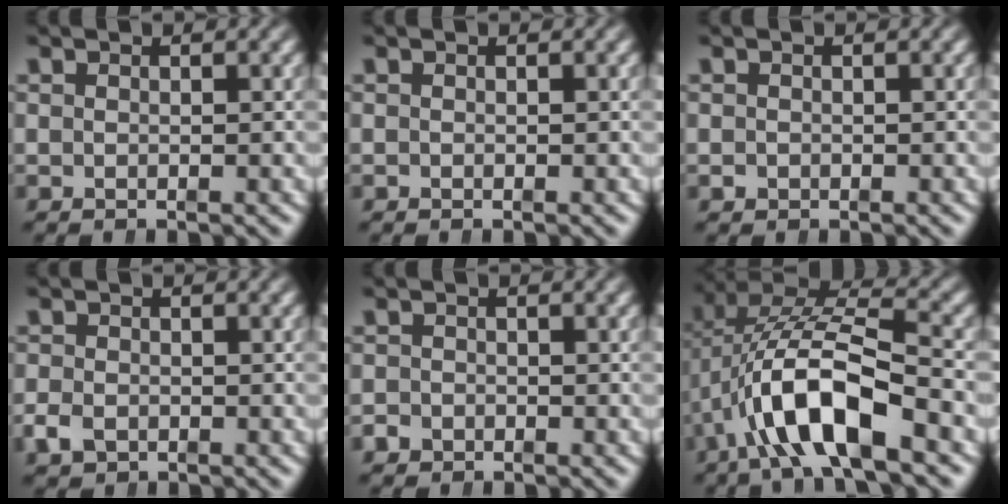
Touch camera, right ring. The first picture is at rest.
{"total": 0.0}
{"total": 0.7, "force": [-0.5, 0.5, 0.1], "torque": [-0.005, -0.011, -0.004]}
{"total": 2.1, "force": [-1.2, 1.5, 0.8], "torque": [-0.021, -0.014, -0.016]}
{"total": 1.7, "force": [-1.2, 1.2, 0.0], "torque": [-0.003, -0.015, -0.017]}
{"total": 8.0, "force": [-0.6, 4.5, 6.7], "torque": [-0.137, -0.024, -0.002]}